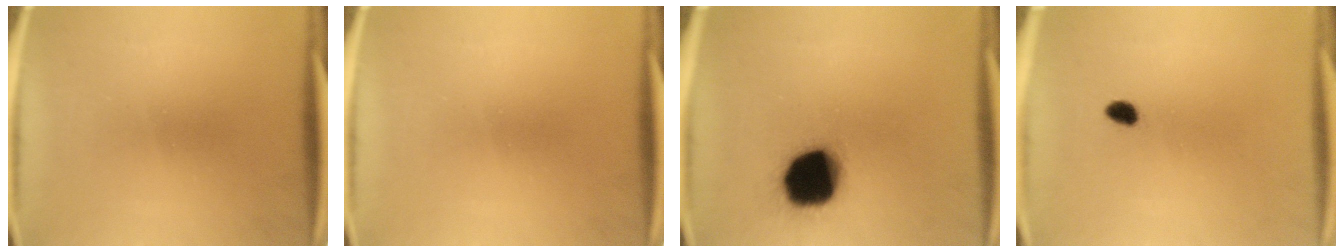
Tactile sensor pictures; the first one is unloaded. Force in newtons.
{"total": 0.0}
{"total": 19.7}
{"total": 2.0}